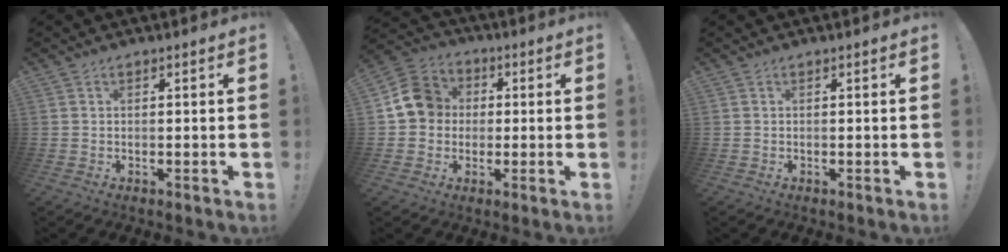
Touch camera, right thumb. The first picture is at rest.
{"total": 12.5, "force": [1.3, 11.2, 5.2], "torque": [-0.068, 0.015, 0.032]}
{"total": 0.0}